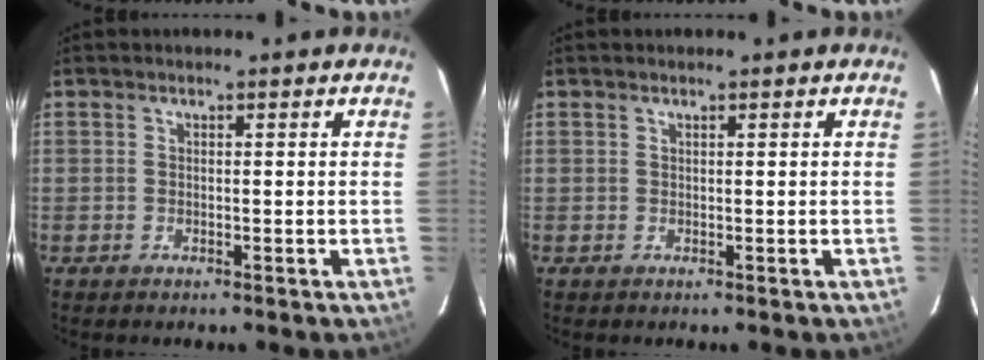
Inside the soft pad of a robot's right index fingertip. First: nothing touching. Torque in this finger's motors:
{"motor_torque": [0.00, 0.07, -0.11, -0.06]}